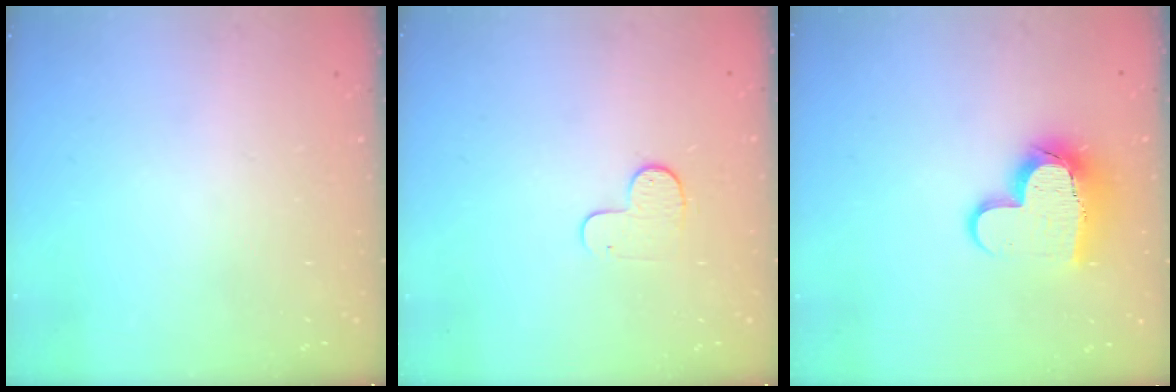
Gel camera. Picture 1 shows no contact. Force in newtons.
{"total": 6.6, "press": 6.6, "slide": 0.6}
{"total": 12.0, "press": 12.0, "slide": 1.1}